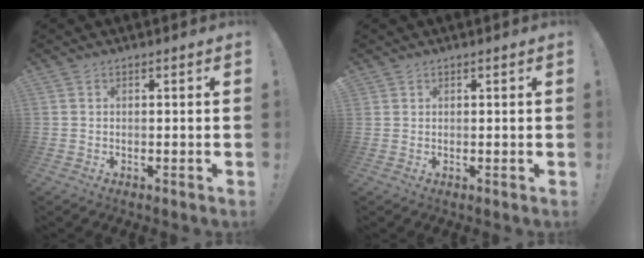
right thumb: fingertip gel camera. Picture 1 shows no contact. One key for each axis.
{"total": 0.7, "fx": 0.5, "fy": 0.5, "fz": 0.1, "tx": 0.007, "ty": -0.004, "tz": 0.009}